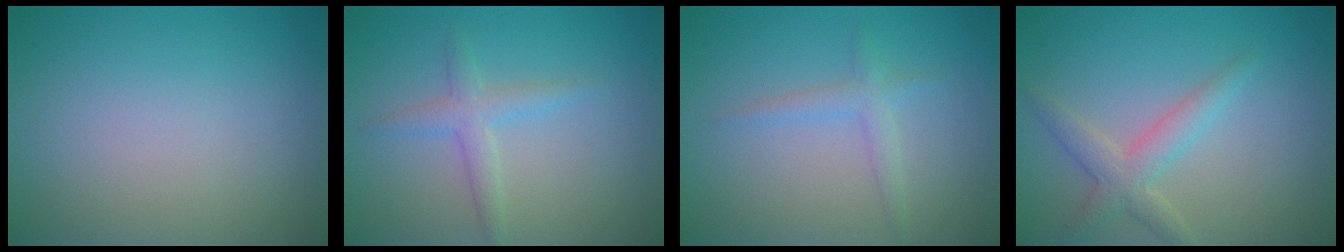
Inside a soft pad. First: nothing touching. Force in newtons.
{"total": 2.2, "press": 2.2, "slide": 0.1}
{"total": 1.6, "press": 1.6, "slide": 0.1}
{"total": 2.8, "press": 2.8, "slide": 0.1}